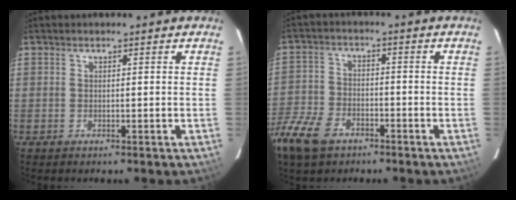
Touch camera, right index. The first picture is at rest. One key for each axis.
{"total": 10.9, "fx": -7.0, "fy": 6.3, "fz": 5.5, "tx": -0.150, "ty": -0.005, "tz": -0.142}